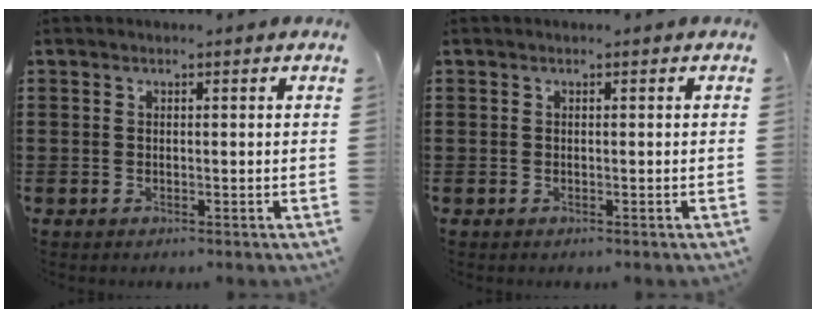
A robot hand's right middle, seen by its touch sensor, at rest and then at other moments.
{"total": 0.0}